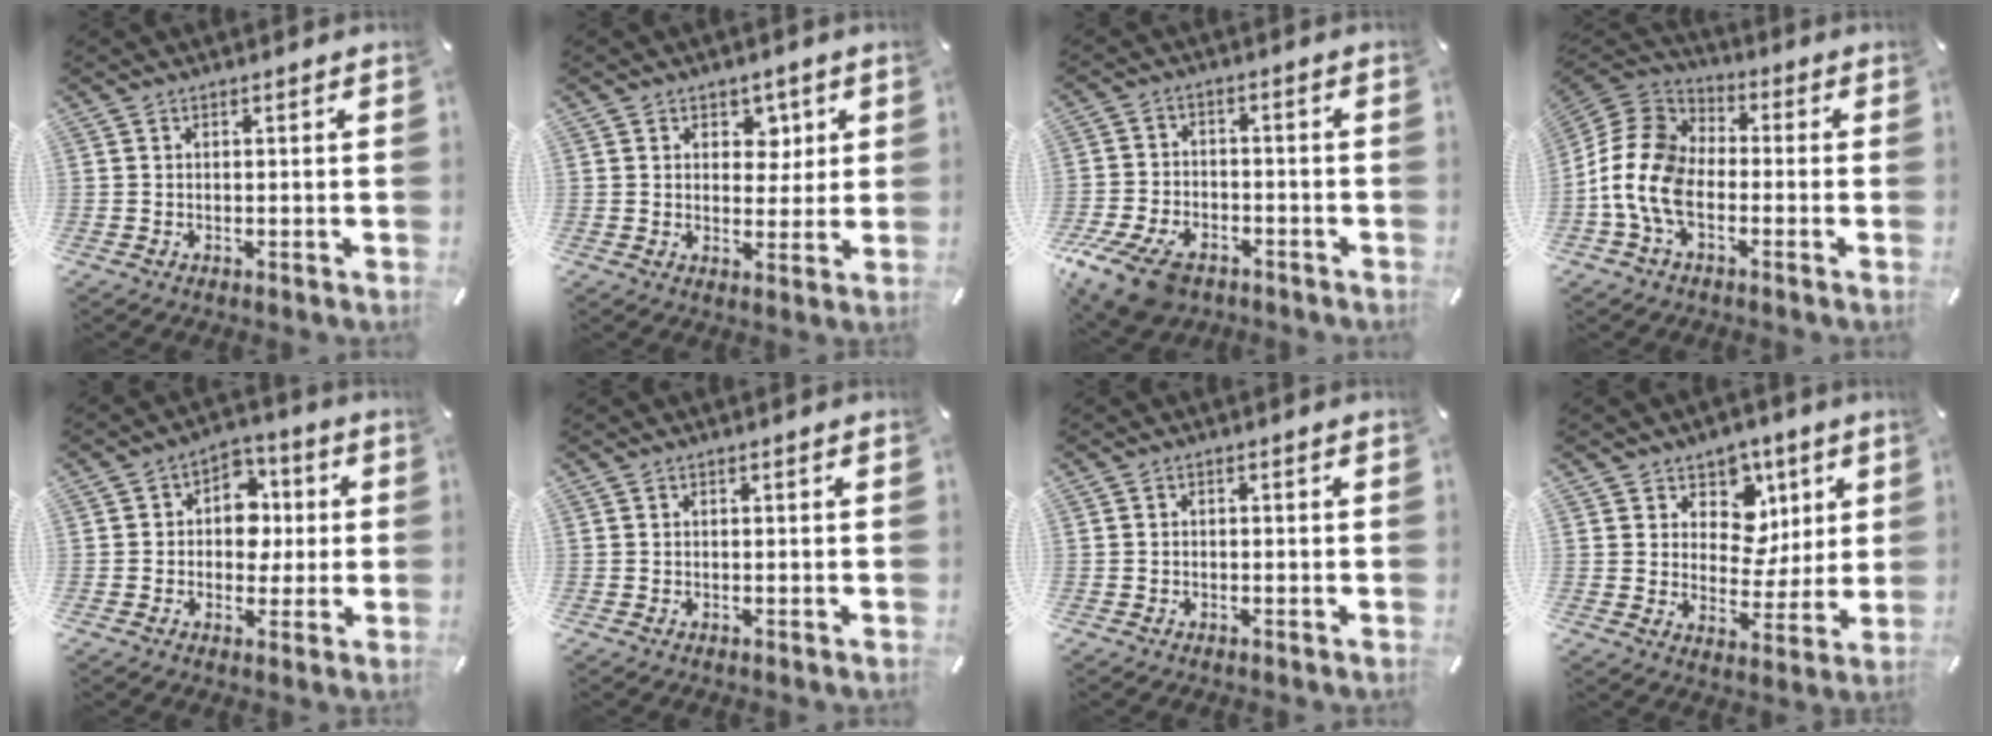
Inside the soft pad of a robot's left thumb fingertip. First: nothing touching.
{"total": 5.9, "force": [2.2, 4.7, 2.9], "torque": [-0.021, -0.006, 0.032]}
{"total": 11.6, "force": [-7.3, 6.5, 6.2], "torque": [-0.128, 0.037, -0.134]}
{"total": 12.8, "force": [-5.1, 8.4, 8.2], "torque": [-0.188, 0.024, -0.097]}
{"total": 9.0, "force": [-0.1, 7.8, 4.5], "torque": [-0.052, 0.003, -0.004]}
{"total": 0.0}
{"total": 0.7, "force": [-0.5, 0.4, 0.2], "torque": [-0.004, 0.003, -0.011]}
{"total": 11.2, "force": [3.6, 9.6, 4.6], "torque": [-0.057, -0.026, 0.068]}